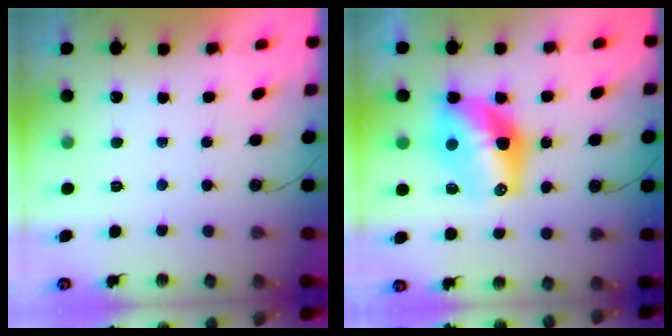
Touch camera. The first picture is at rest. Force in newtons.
{"total": 14.0, "press": 13.9, "slide": 1.7}